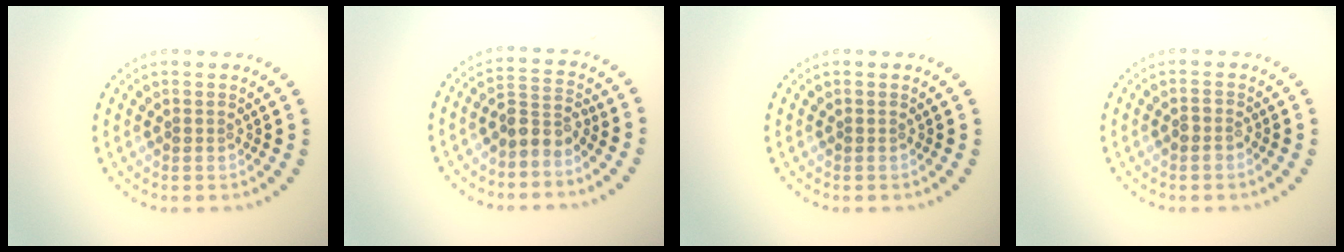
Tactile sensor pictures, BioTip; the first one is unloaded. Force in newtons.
{"total": 2.5, "press": 2.0, "slide": 1.6}
{"total": 0.0}
{"total": 1.0, "press": 0.9, "slide": 0.5}